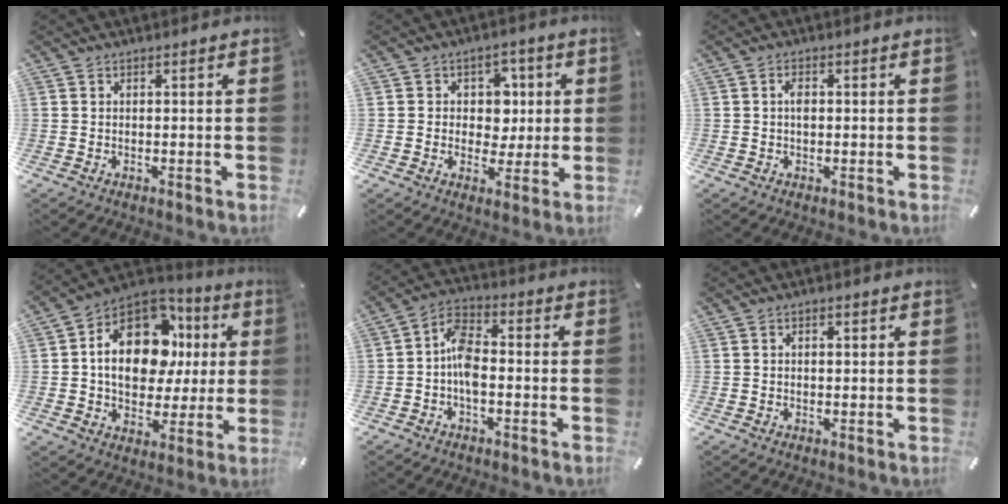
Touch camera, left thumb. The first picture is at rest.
{"total": 7.5, "force": [0.8, 6.8, 3.2], "torque": [-0.041, 0.003, 0.013]}
{"total": 2.1, "force": [0.1, 1.1, 1.7], "torque": [-0.035, 0.003, 0.001]}
{"total": 18.3, "force": [3.2, 13.2, 12.3], "torque": [-0.200, -0.009, 0.059]}
{"total": 7.5, "force": [-2.1, 4.0, 5.9], "torque": [-0.124, 0.014, -0.039]}
{"total": 1.2, "force": [0.1, 0.7, 1.0], "torque": [-0.012, 0.002, -0.002]}